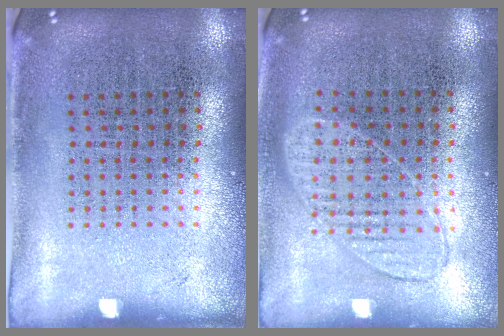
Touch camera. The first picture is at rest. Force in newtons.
{"total": 0.9, "press": 0.9, "slide": 0.4}